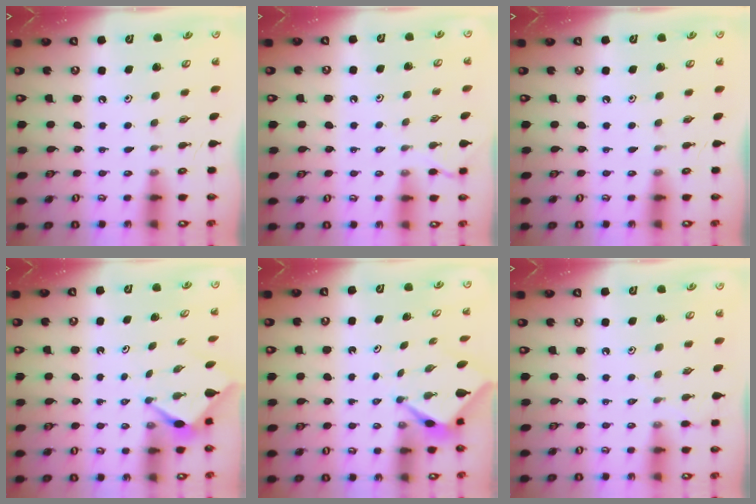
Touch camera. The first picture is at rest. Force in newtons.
{"total": 2.9, "press": 2.8, "slide": 0.6}
{"total": 0.0}
{"total": 2.9, "press": 2.9, "slide": 0.3}
{"total": 2.6, "press": 2.6, "slide": 0.2}
{"total": 1.9, "press": 1.9, "slide": 0.4}